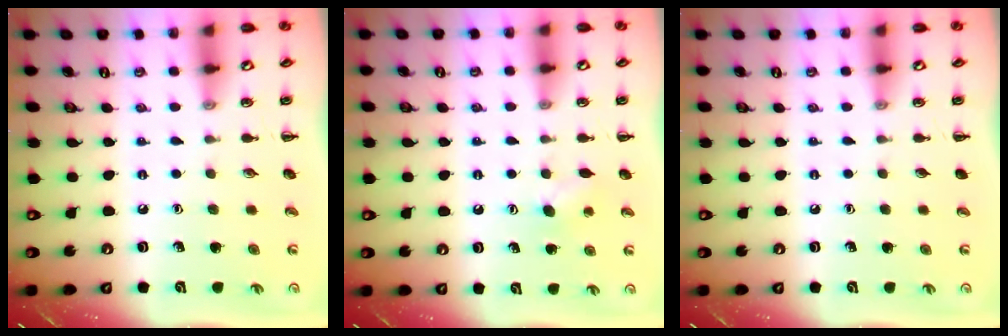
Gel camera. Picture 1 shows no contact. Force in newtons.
{"total": 4.9, "press": 4.8, "slide": 0.8}
{"total": 0.0}